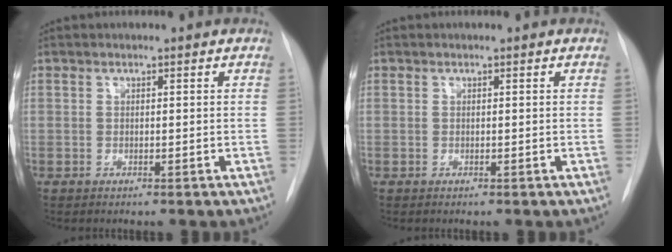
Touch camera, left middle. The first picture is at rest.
{"total": 0.0}